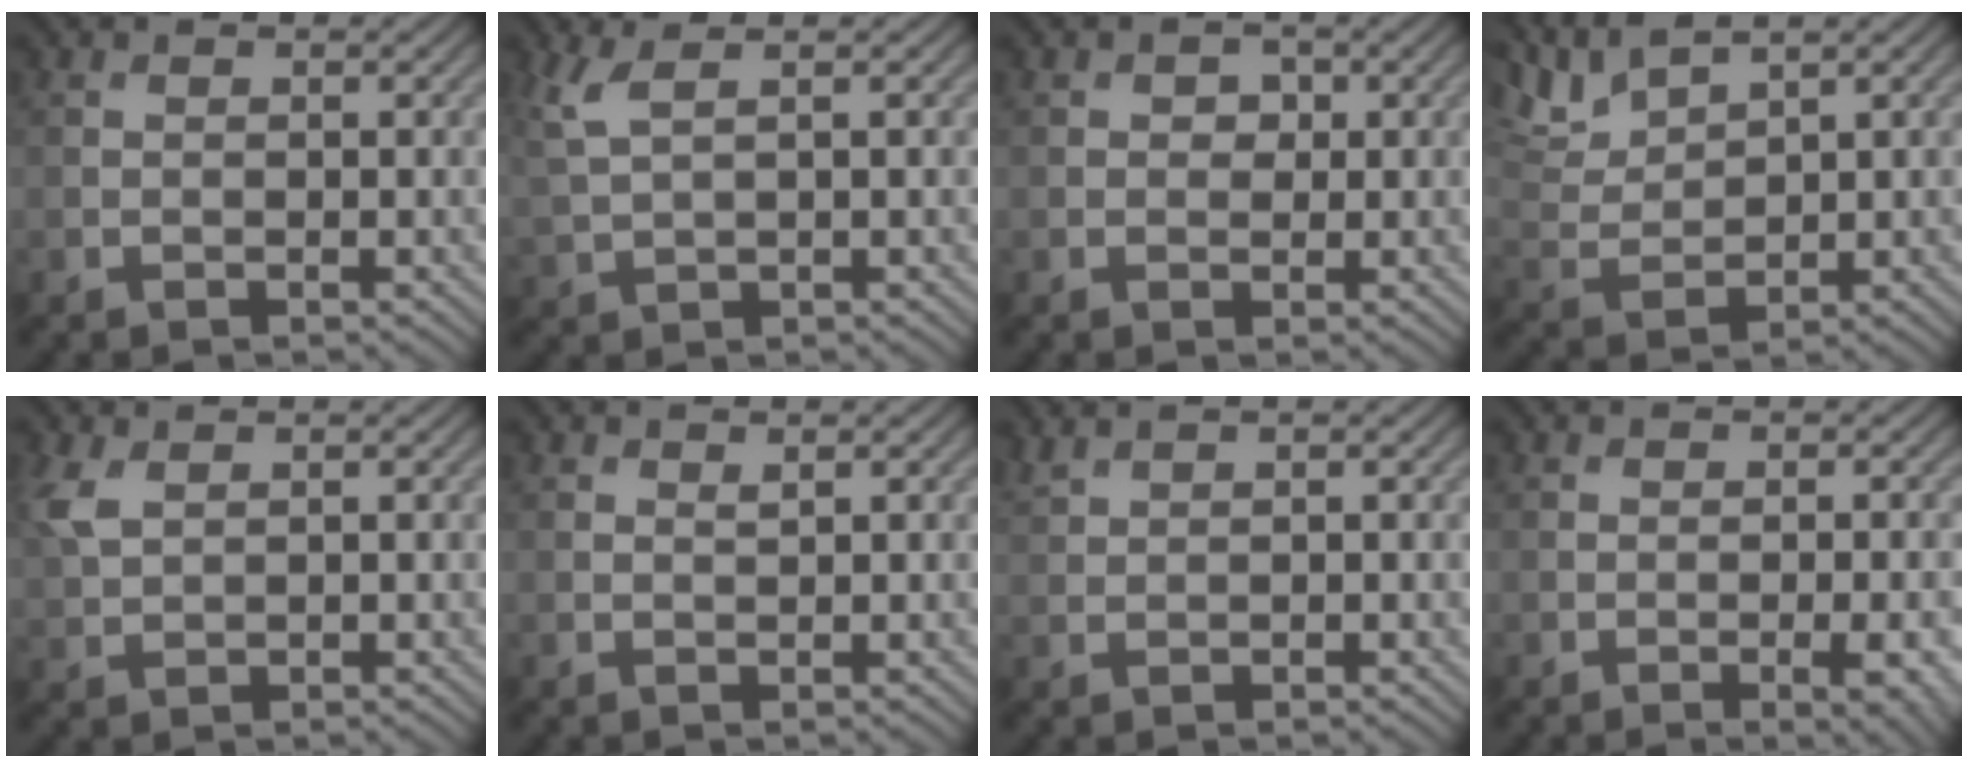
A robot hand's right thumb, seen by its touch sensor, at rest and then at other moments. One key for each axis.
{"total": 3.8, "fx": 1.9, "fy": 1.1, "fz": 3.1, "tx": -0.082, "ty": 0.011, "tz": 0.044}
{"total": 1.5, "fx": 0.4, "fy": 1.3, "fz": 0.8, "tx": -0.010, "ty": -0.002, "tz": 0.003}
{"total": 5.6, "fx": 4.5, "fy": 1.6, "fz": 3.0, "tx": -0.083, "ty": 0.011, "tz": 0.096}
{"total": 3.3, "fx": 1.5, "fy": 1.9, "fz": 2.3, "tx": -0.072, "ty": 0.007, "tz": 0.034}
{"total": 0.6, "fx": 0.5, "fy": 0.1, "fz": 0.2, "tx": -0.004, "ty": -0.004, "tz": 0.011}
{"total": 1.4, "fx": 1.3, "fy": 0.2, "fz": 0.4, "tx": -0.019, "ty": 0.007, "tz": 0.033}
{"total": 4.4, "fx": -1.7, "fy": 1.2, "fz": 3.9, "tx": -0.053, "ty": -0.003, "tz": -0.014}